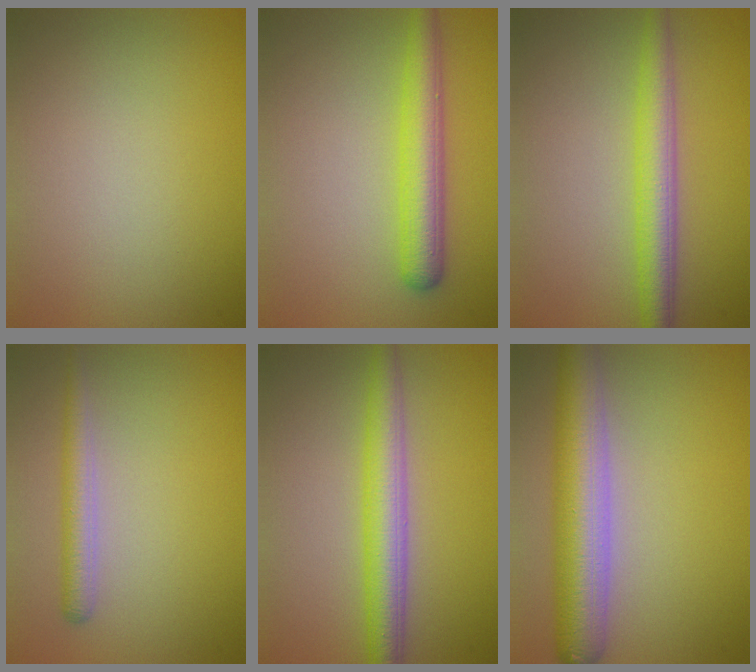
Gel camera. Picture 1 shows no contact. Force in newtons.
{"total": 4.1, "press": 4.1, "slide": 0.1}
{"total": 3.9, "press": 3.9, "slide": 0.0}
{"total": 2.3, "press": 2.3, "slide": 0.2}
{"total": 4.6, "press": 4.6, "slide": 0.1}
{"total": 7.5, "press": 7.5, "slide": 0.4}